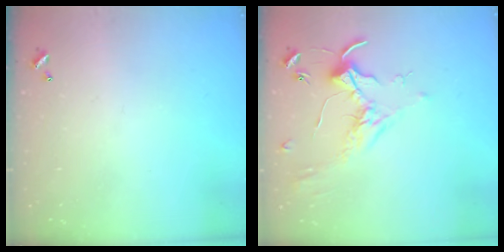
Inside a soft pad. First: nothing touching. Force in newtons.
{"total": 1.7, "press": 1.7, "slide": 0.4}